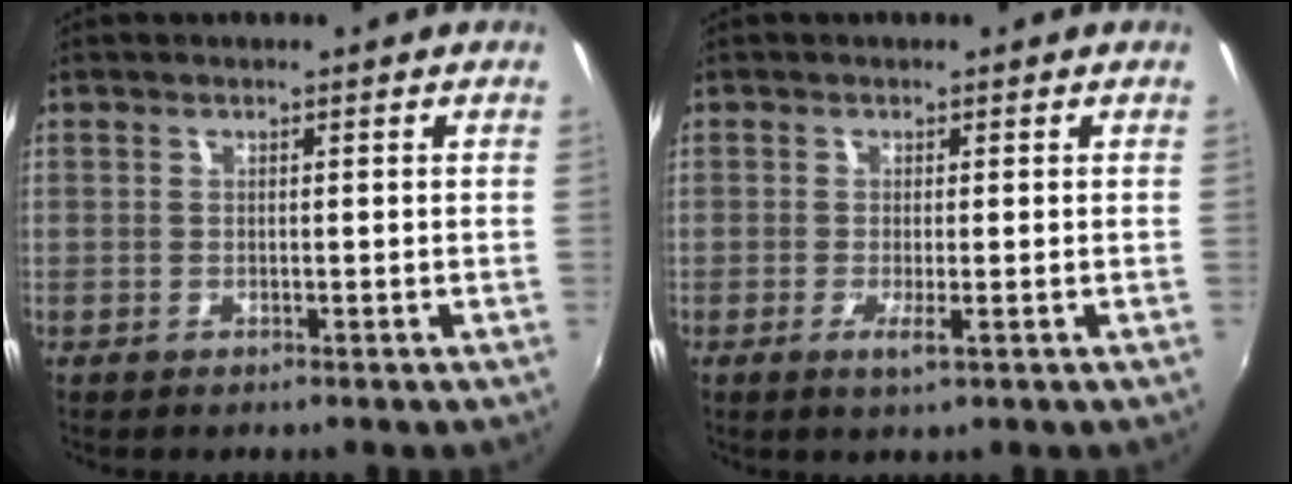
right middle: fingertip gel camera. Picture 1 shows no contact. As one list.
[{"total": 2.2, "force": [-0.7, -0.2, 2.0], "torque": [-0.042, -0.007, -0.012]}]